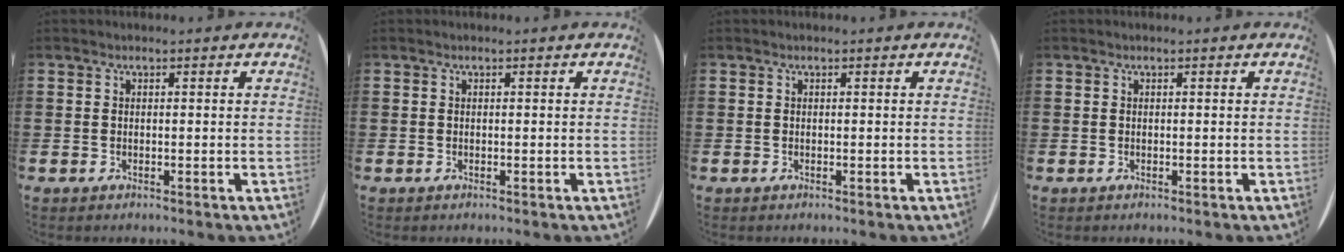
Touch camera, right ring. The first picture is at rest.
{"total": 0.0}
{"total": 0.0}
{"total": 0.0}